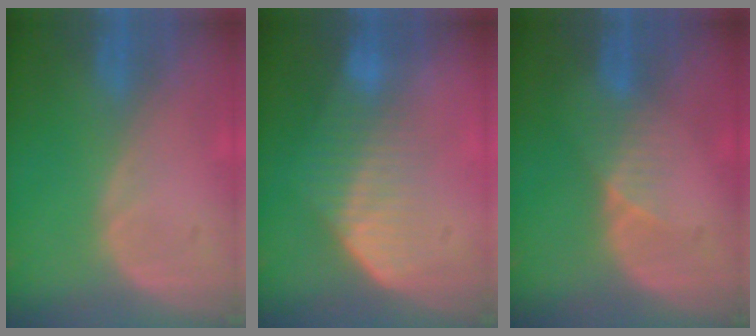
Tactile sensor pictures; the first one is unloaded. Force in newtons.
{"total": 7.3, "press": 6.3, "slide": 3.8}
{"total": 3.0, "press": 2.6, "slide": 1.5}